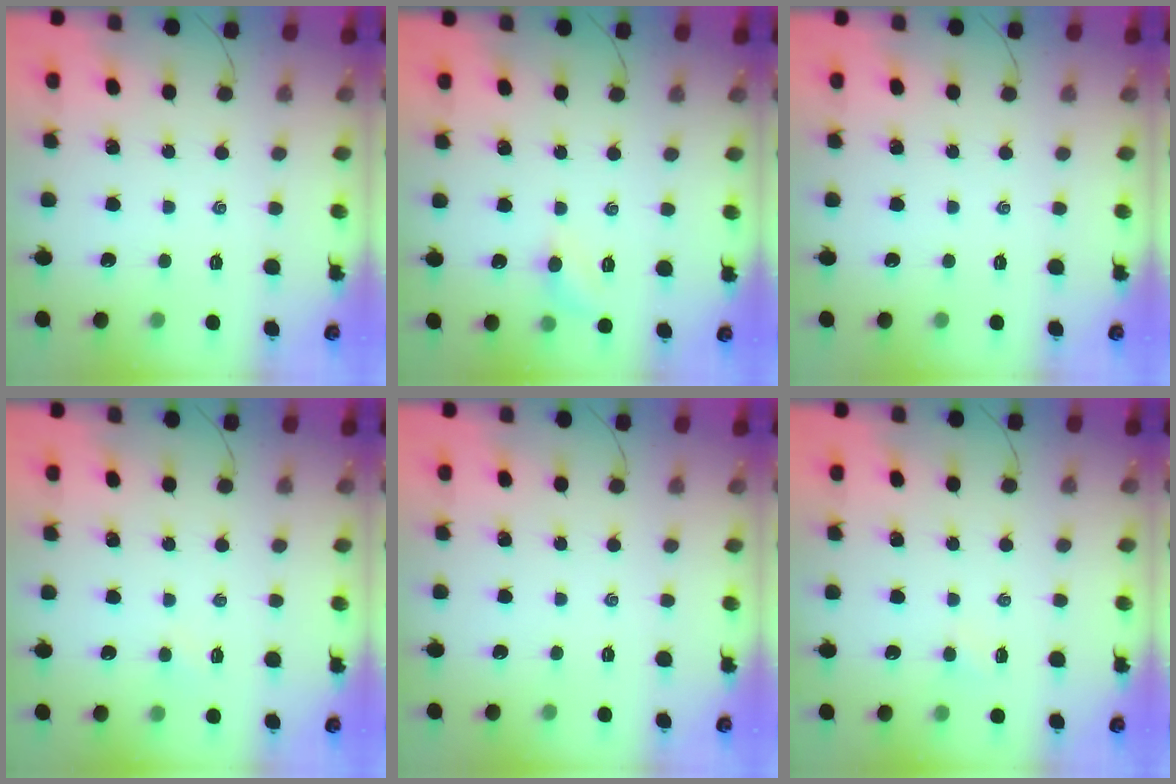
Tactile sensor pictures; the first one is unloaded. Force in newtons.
{"total": 5.3, "press": 4.9, "slide": 1.8}
{"total": 0.0}
{"total": 2.4, "press": 2.2, "slide": 0.8}
{"total": 0.0}
{"total": 2.5, "press": 2.4, "slide": 0.8}